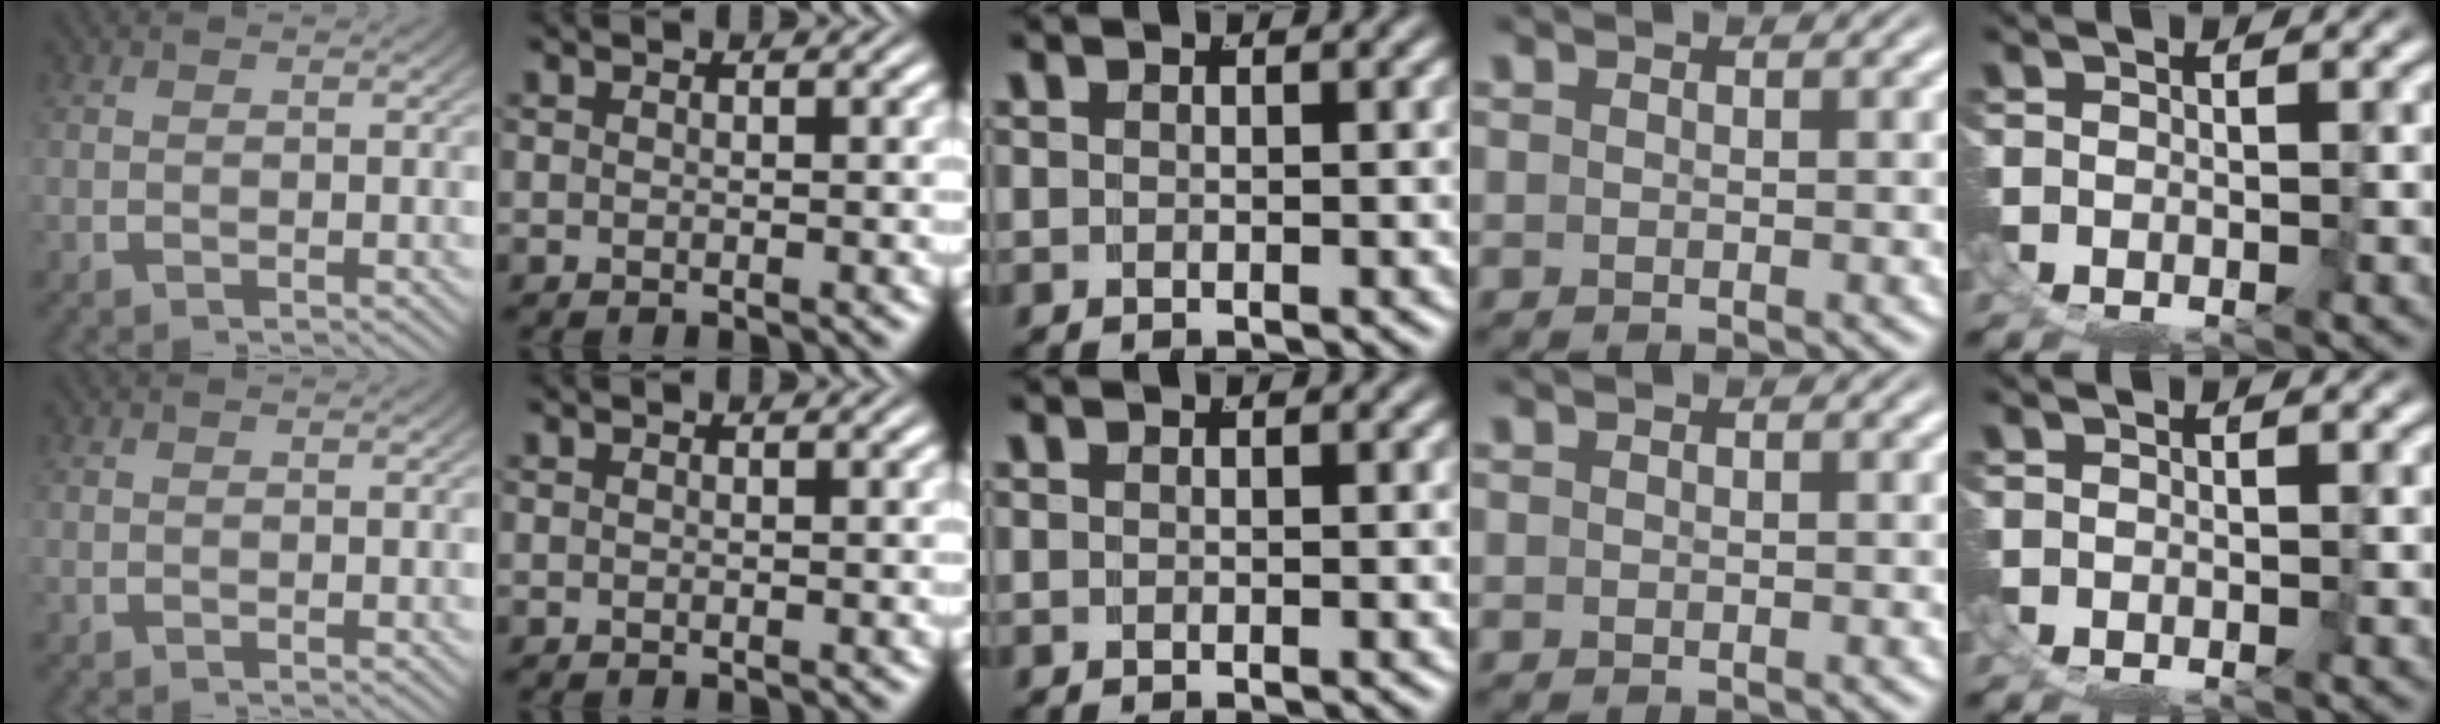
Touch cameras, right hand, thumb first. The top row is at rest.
{}